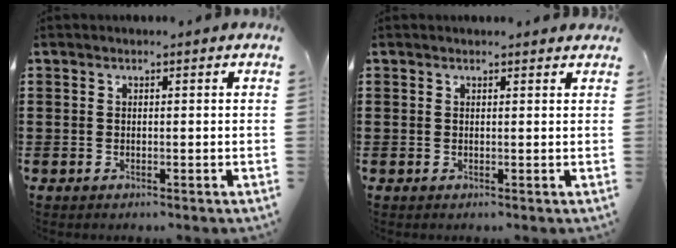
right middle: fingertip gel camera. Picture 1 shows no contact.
{"total": 0.5, "force": [0.5, 0.1, 0.1], "torque": [0.003, -0.004, 0.008]}